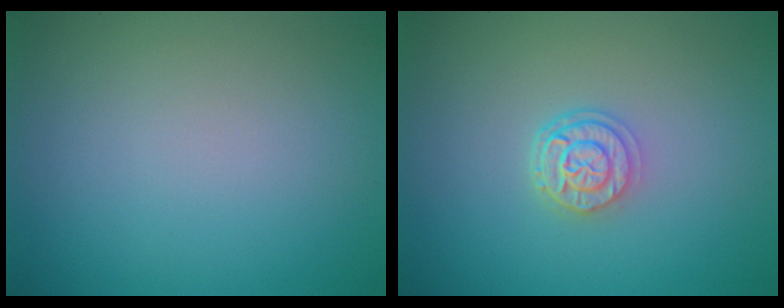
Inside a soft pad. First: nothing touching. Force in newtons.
{"total": 2.6, "press": 2.1, "slide": 1.5}